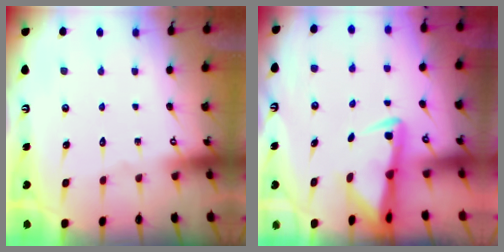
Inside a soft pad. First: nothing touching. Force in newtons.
{"total": 3.0, "press": 2.9, "slide": 0.4}